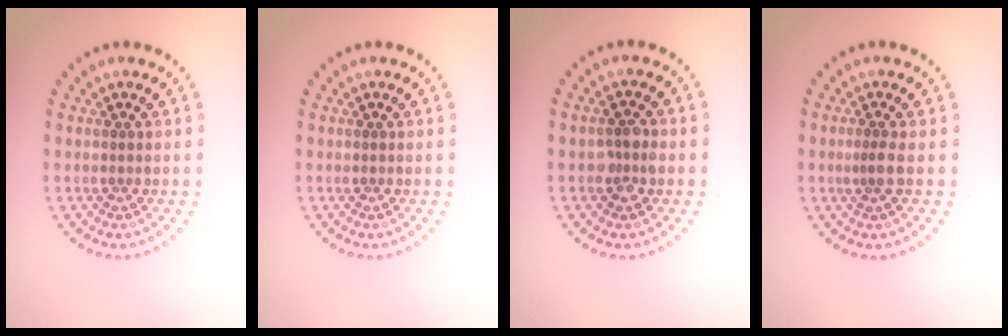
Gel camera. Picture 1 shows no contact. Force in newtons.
{"total": 0.0}
{"total": 1.7, "press": 1.7, "slide": 0.2}
{"total": 0.9, "press": 0.5, "slide": 0.7}